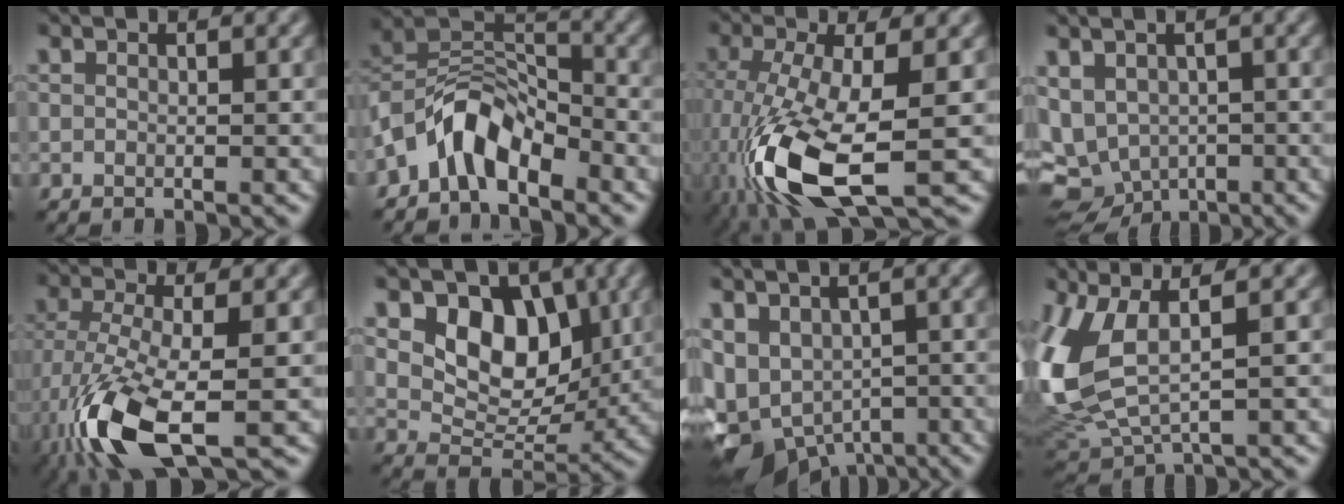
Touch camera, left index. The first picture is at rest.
{"total": 5.9, "force": [-4.2, 2.8, 3.1], "torque": [-0.049, 0.011, -0.087]}
{"total": 10.8, "force": [-4.5, 3.5, 9.2], "torque": [-0.211, -0.021, -0.086]}
{"total": 7.4, "force": [-2.4, 5.7, 4.2], "torque": [-0.080, -0.024, -0.023]}
{"total": 9.0, "force": [-4.7, 2.8, 7.1], "torque": [-0.164, -0.013, -0.095]}
{"total": 6.3, "force": [1.9, 4.5, 4.0], "torque": [-0.063, -0.014, 0.028]}
{"total": 7.7, "force": [-3.5, 5.2, 4.5], "torque": [-0.083, -0.022, -0.049]}
{"total": 9.5, "force": [1.3, 4.8, 8.1], "torque": [-0.225, -0.009, 0.031]}